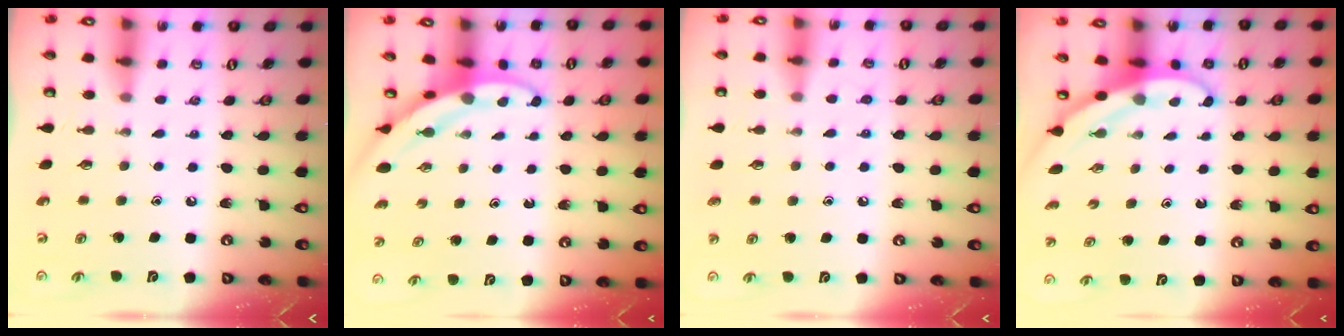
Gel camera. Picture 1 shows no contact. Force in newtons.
{"total": 3.4, "press": 3.4, "slide": 0.2}
{"total": 6.8, "press": 6.8, "slide": 0.7}
{"total": 3.0, "press": 3.0, "slide": 0.2}